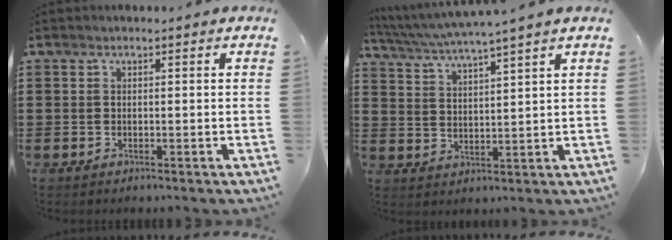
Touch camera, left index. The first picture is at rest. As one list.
[{"total": 3.5, "force": [3.1, -0.7, 1.3], "torque": [-0.041, -0.022, 0.049]}]